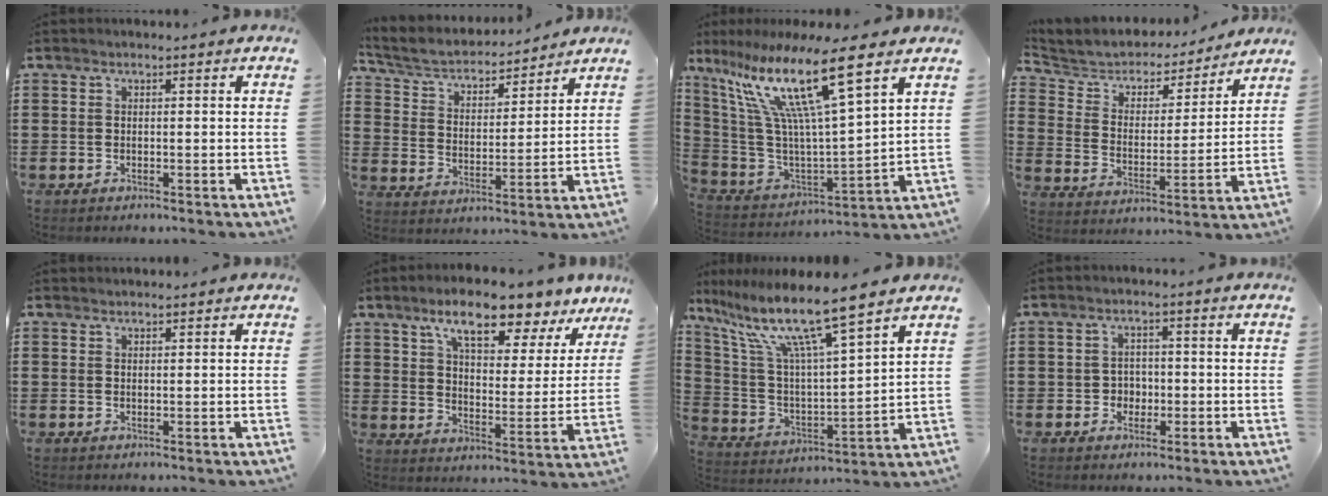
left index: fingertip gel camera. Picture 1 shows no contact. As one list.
[{"total": 4.8, "force": [4.5, 1.3, 1.4], "torque": [-0.051, -0.029, 0.070]}, {"total": 16.3, "force": [9.5, 1.3, 13.2], "torque": [-0.297, -0.056, 0.144]}, {"total": 4.8, "force": [4.5, 1.7, 0.3], "torque": [-0.038, -0.031, 0.070]}, {"total": 0.9, "force": [0.8, 0.1, 0.1], "torque": [-0.003, 0.000, 0.017]}, {"total": 10.4, "force": [8.4, 1.9, 5.8], "torque": [-0.113, -0.042, 0.141]}, {"total": 11.9, "force": [8.9, 0.0, 7.8], "torque": [-0.184, -0.054, 0.145]}, {"total": 2.4, "force": [-0.6, 2.2, 0.9], "torque": [-0.025, 0.004, -0.016]}]